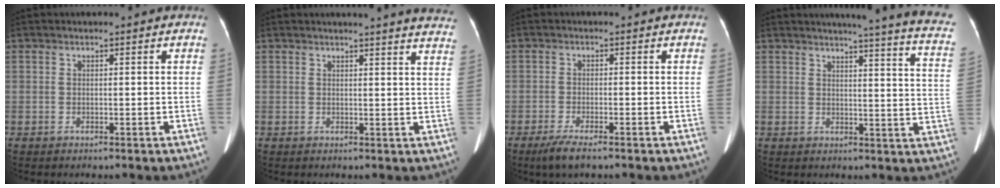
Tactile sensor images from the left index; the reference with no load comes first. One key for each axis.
{"total": 15.6, "fx": 14.8, "fy": 0.5, "fz": 5.0, "tx": -0.053, "ty": -0.054, "tz": 0.149}
{"total": 4.2, "fx": -3.0, "fy": 0.7, "fz": 2.8, "tx": -0.062, "ty": -0.010, "tz": -0.051}
{"total": 17.7, "fx": 14.8, "fy": -0.1, "fz": 9.7, "tx": -0.125, "ty": -0.061, "tz": 0.152}